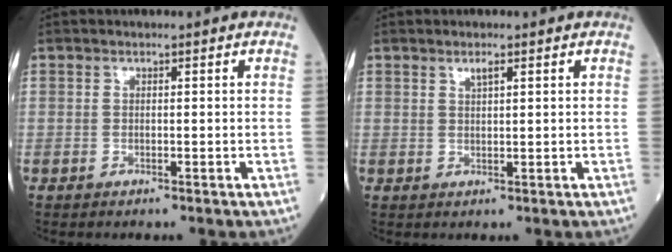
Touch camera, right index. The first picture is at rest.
{"total": 1.3, "force": [0.9, 0.2, 1.0], "torque": [-0.020, 0.000, 0.017]}